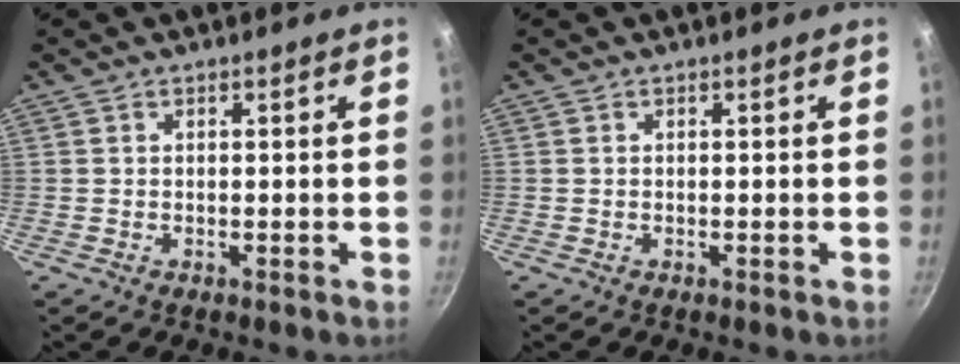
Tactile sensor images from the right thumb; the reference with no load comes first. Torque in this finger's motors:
{"motor_torque": [-0.09, 0.25, 0.29, 0.01, -0.02]}